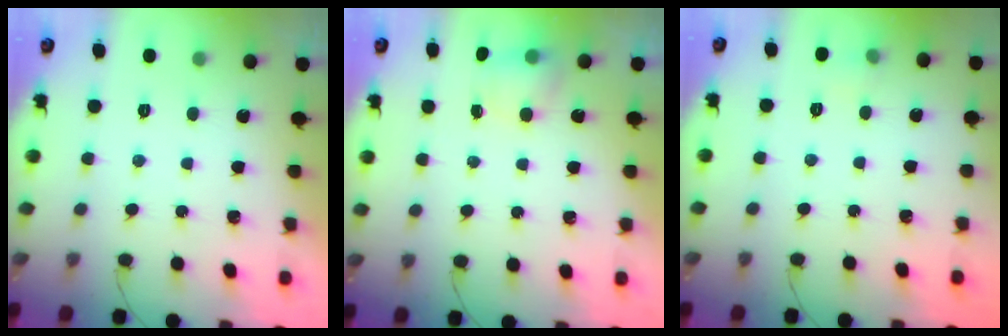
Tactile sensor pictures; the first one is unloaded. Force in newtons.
{"total": 5.2, "press": 5.1, "slide": 1.1}
{"total": 4.0, "press": 3.8, "slide": 1.2}